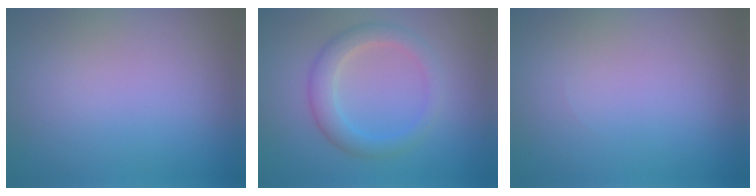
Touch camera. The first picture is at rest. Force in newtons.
{"total": 3.3, "press": 3.3, "slide": 0.2}
{"total": 0.0}